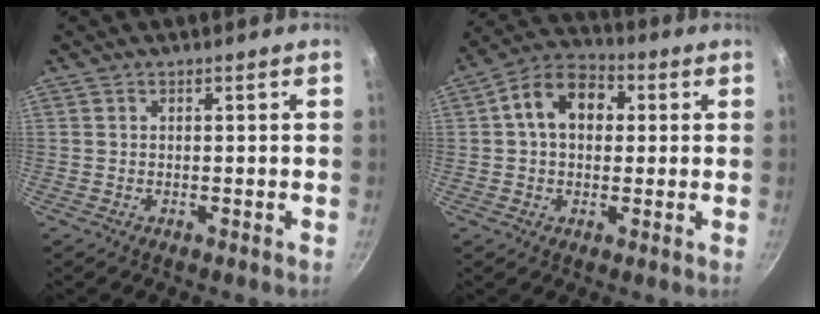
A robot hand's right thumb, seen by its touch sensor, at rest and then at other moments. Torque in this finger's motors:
{"motor_torque": [0.17, 1.64, 0.96, 0.01, 0.07]}